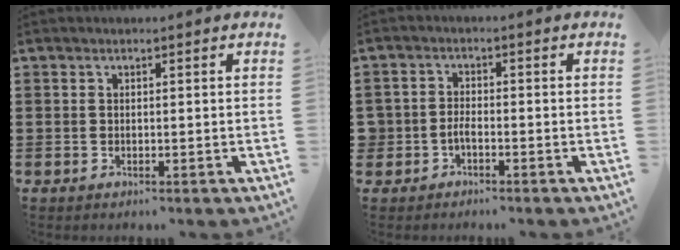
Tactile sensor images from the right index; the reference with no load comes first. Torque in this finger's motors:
{"motor_torque": [0.46, 0.51, 0.19, 0.02]}